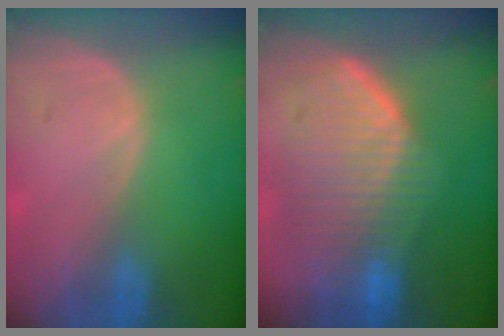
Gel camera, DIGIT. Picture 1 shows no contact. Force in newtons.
{"total": 10.4, "press": 9.0, "slide": 5.1}